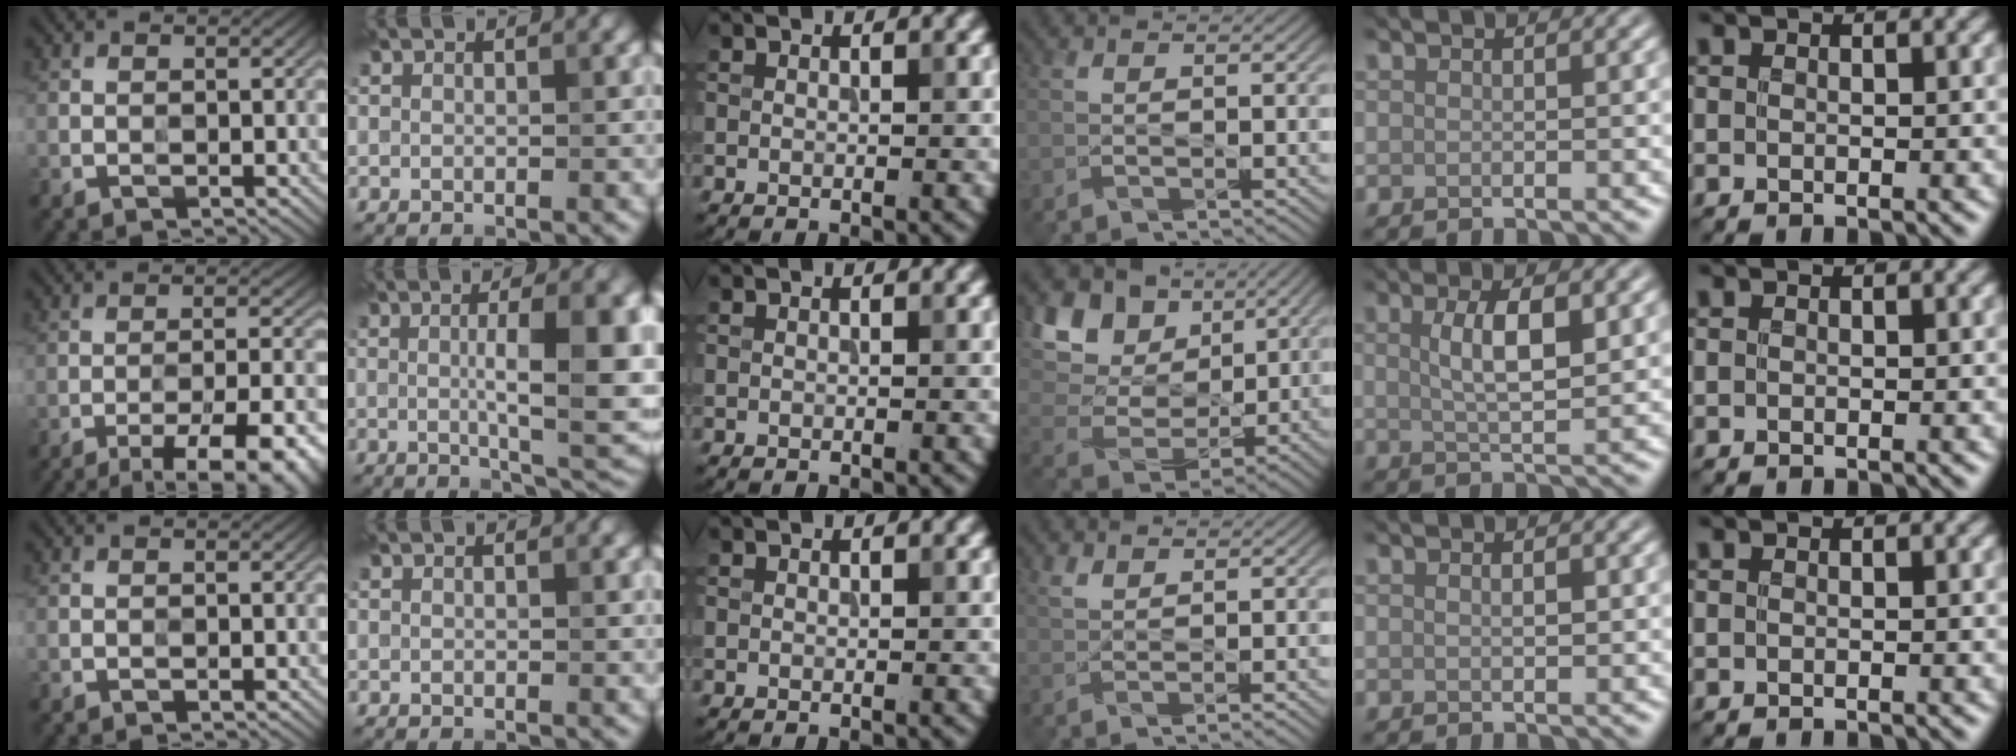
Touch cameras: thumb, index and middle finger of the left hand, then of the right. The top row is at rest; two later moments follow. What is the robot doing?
{"motion": "wipe", "object": "measuring cup"}